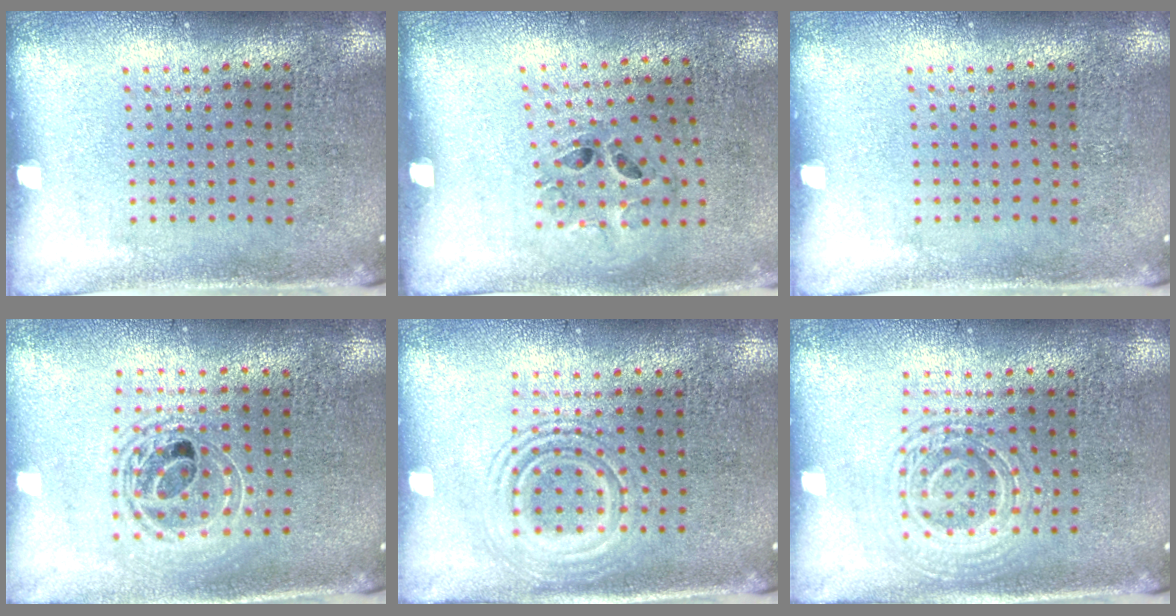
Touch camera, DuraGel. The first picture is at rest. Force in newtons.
{"total": 1.3, "press": 0.7, "slide": 1.1}
{"total": 0.0}
{"total": 1.6, "press": 1.3, "slide": 0.9}
{"total": 2.8, "press": 2.7, "slide": 0.5}
{"total": 1.8, "press": 1.7, "slide": 0.4}